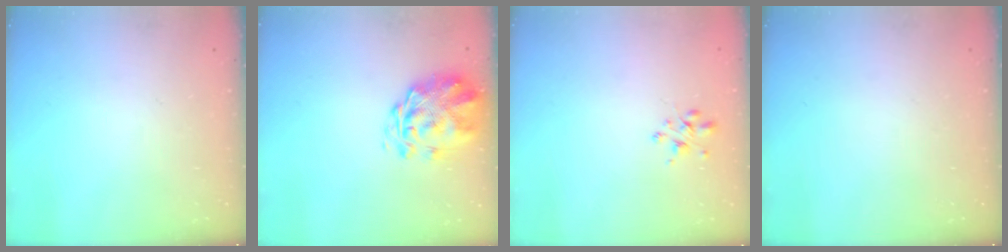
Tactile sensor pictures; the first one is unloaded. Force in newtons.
{"total": 3.2, "press": 2.8, "slide": 1.5}
{"total": 2.6, "press": 2.6, "slide": 0.4}
{"total": 0.0}